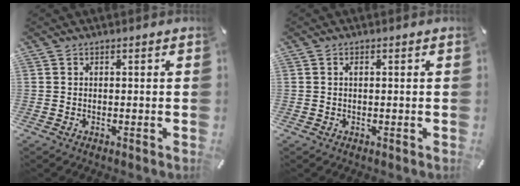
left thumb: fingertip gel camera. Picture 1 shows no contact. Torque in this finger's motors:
{"motor_torque": [0.00, -0.12, -0.05, 0.02, 0.01]}